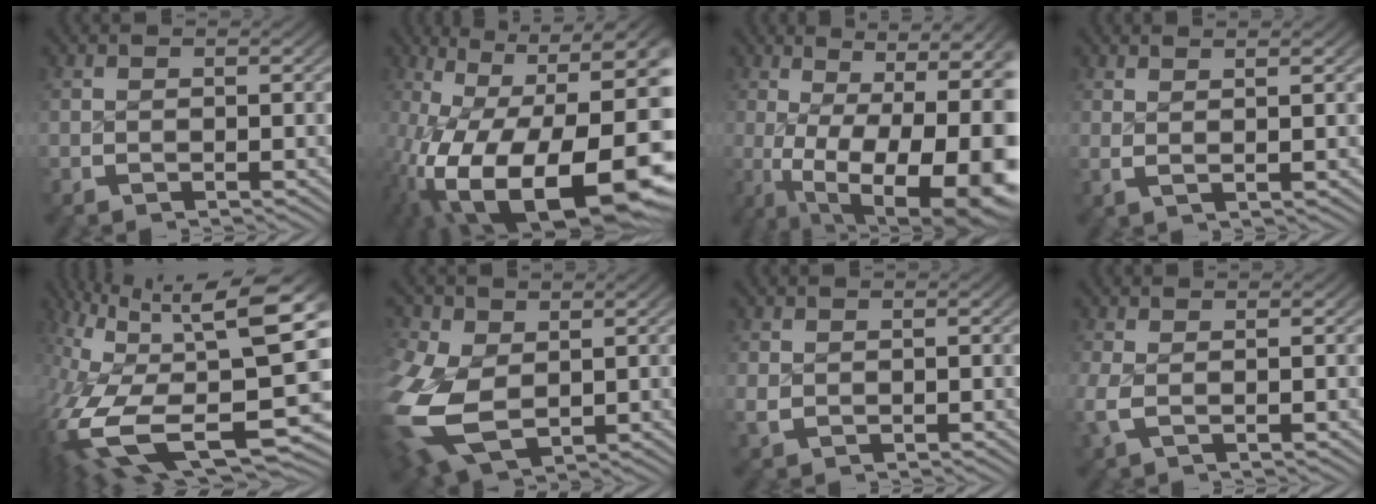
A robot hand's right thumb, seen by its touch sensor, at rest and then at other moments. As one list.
[{"total": 22.8, "force": [-5.3, 13.4, 17.7], "torque": [-0.313, -0.092, -0.028]}, {"total": 19.4, "force": [-2.7, 11.0, 15.8], "torque": [-0.258, -0.059, -0.008]}, {"total": 2.0, "force": [1.2, 0.1, 1.6], "torque": [-0.028, -0.001, 0.025]}, {"total": 17.4, "force": [-2.9, 9.4, 14.3], "torque": [-0.290, -0.066, -0.002]}, {"total": 10.0, "force": [-1.7, 7.4, 6.5], "torque": [-0.193, -0.067, 0.009]}, {"total": 1.2, "force": [0.2, 1.0, 0.6], "torque": [-0.019, -0.007, 0.011]}, {"total": 2.1, "force": [0.0, 1.1, 1.7], "torque": [-0.055, -0.008, 0.005]}]